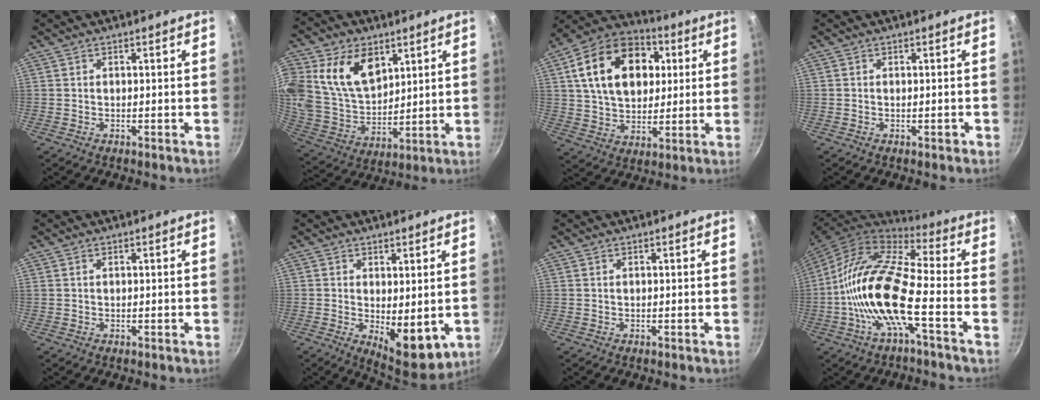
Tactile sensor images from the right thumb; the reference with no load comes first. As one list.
[{"total": 16.3, "force": [7.0, 10.7, 10.1], "torque": [-0.193, -0.034, 0.143]}, {"total": 20.9, "force": [5.2, 14.5, 14.1], "torque": [-0.209, 0.011, 0.079]}, {"total": 0.8, "force": [-0.4, 0.4, 0.6], "torque": [-0.007, 0.004, -0.005]}, {"total": 0.6, "force": [0.3, 0.4, 0.3], "torque": [-0.006, 0.002, 0.007]}, {"total": 9.1, "force": [-0.2, 4.3, 8.0], "torque": [-0.092, -0.023, 0.009]}, {"total": 0.0}, {"total": 17.3, "force": [-4.3, 5.2, 15.9], "torque": [-0.306, 0.037, -0.102]}]